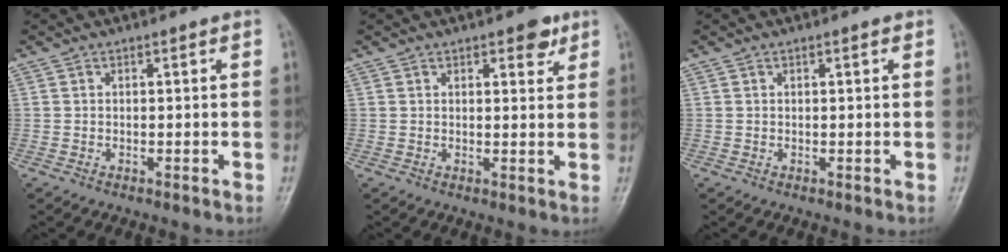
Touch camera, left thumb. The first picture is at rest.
{"total": 4.0, "force": [2.4, 1.8, 2.6], "torque": [-0.018, -0.009, 0.028]}
{"total": 0.7, "force": [0.3, 0.2, 0.6], "torque": [-0.009, 0.001, 0.004]}